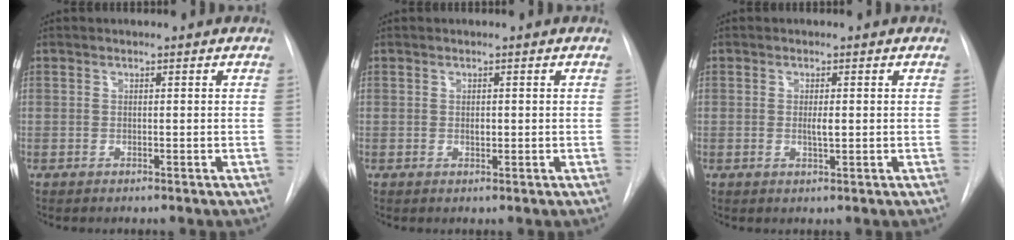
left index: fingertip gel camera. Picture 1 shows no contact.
{"total": 0.7, "force": [0.2, 0.5, 0.5], "torque": [-0.009, -0.001, 0.003]}
{"total": 1.6, "force": [0.1, 0.3, 1.6], "torque": [-0.030, -0.002, 0.002]}